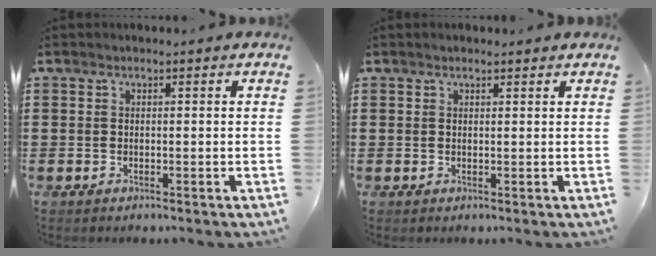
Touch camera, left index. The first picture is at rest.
{"total": 0.8, "force": [0.7, 0.2, 0.4], "torque": [-0.008, 0.001, 0.013]}